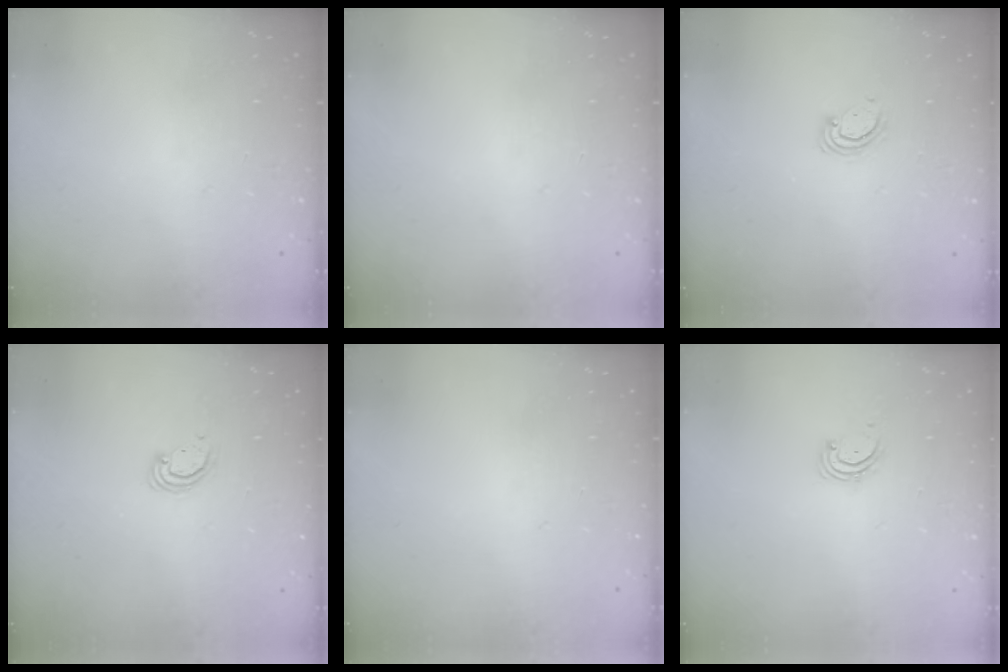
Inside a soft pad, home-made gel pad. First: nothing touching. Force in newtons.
{"total": 0.0}
{"total": 2.6, "press": 2.6, "slide": 0.3}
{"total": 2.5, "press": 2.5, "slide": 0.2}
{"total": 0.0}
{"total": 2.1, "press": 2.1, "slide": 0.3}